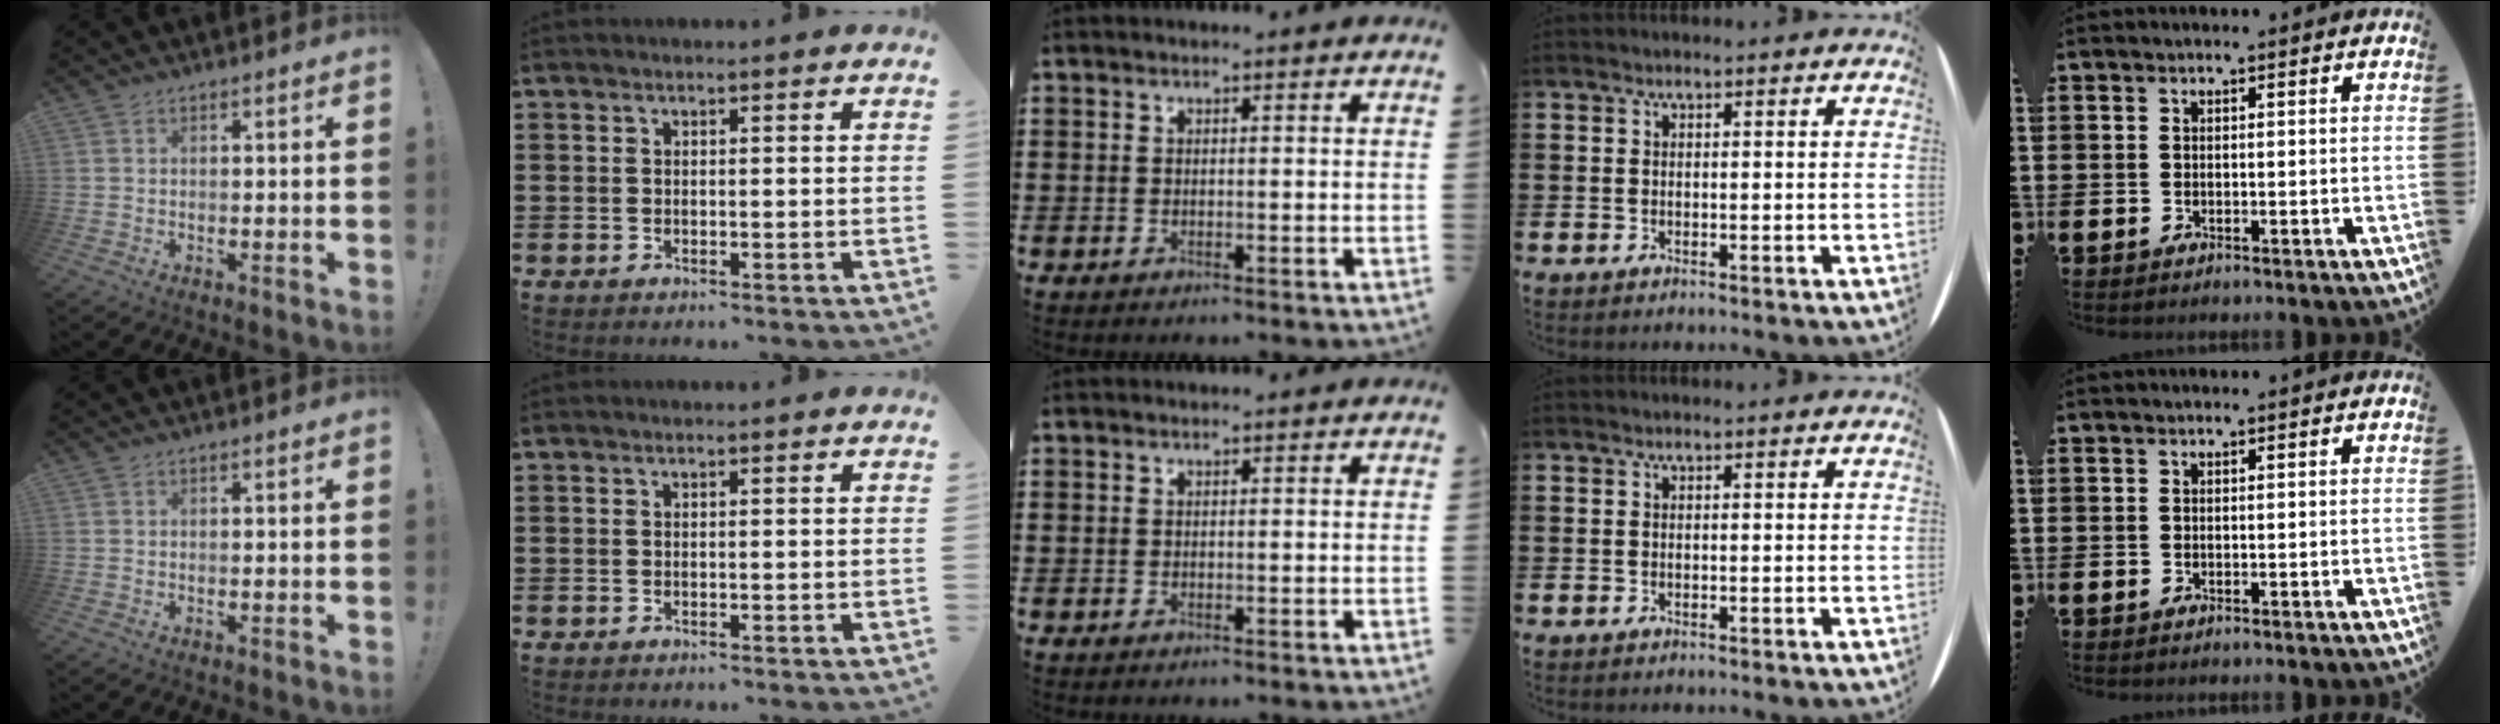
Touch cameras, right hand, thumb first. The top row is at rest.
{}